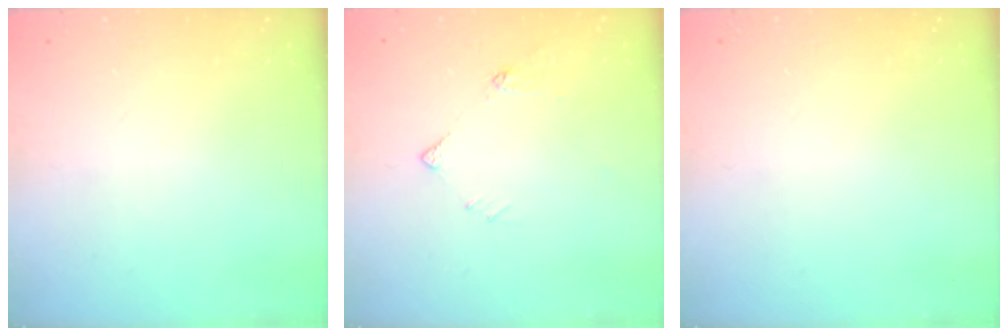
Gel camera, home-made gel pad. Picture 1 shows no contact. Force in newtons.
{"total": 5.4, "press": 5.3, "slide": 0.8}
{"total": 0.0}